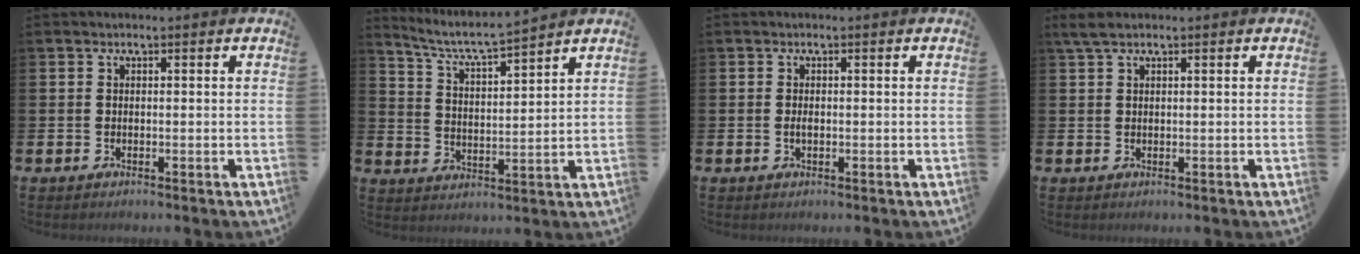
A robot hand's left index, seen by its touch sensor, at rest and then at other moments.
{"total": 5.6, "force": [5.4, 0.2, 1.6], "torque": [-0.060, -0.037, 0.091]}
{"total": 0.8, "force": [-0.1, 0.4, 0.7], "torque": [-0.015, 0.001, -0.003]}
{"total": 2.0, "force": [1.5, 0.6, 1.2], "torque": [-0.024, 0.004, 0.026]}